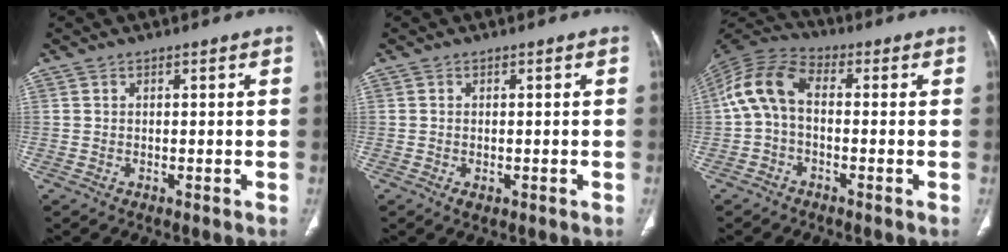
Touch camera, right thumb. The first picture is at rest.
{"total": 1.3, "force": [-0.4, 0.8, 1.0], "torque": [-0.019, -0.001, -0.004]}
{"total": 9.7, "force": [-0.3, 5.9, 7.7], "torque": [-0.152, 0.030, -0.019]}